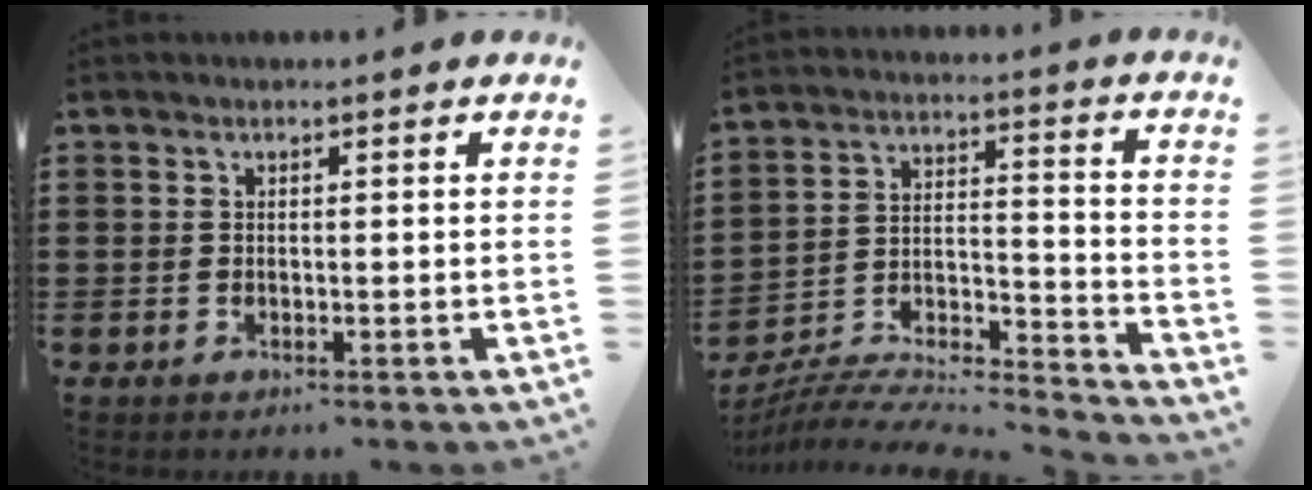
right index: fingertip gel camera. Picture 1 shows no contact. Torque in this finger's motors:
{"motor_torque": [1.20, 0.94, -0.71, -0.21]}